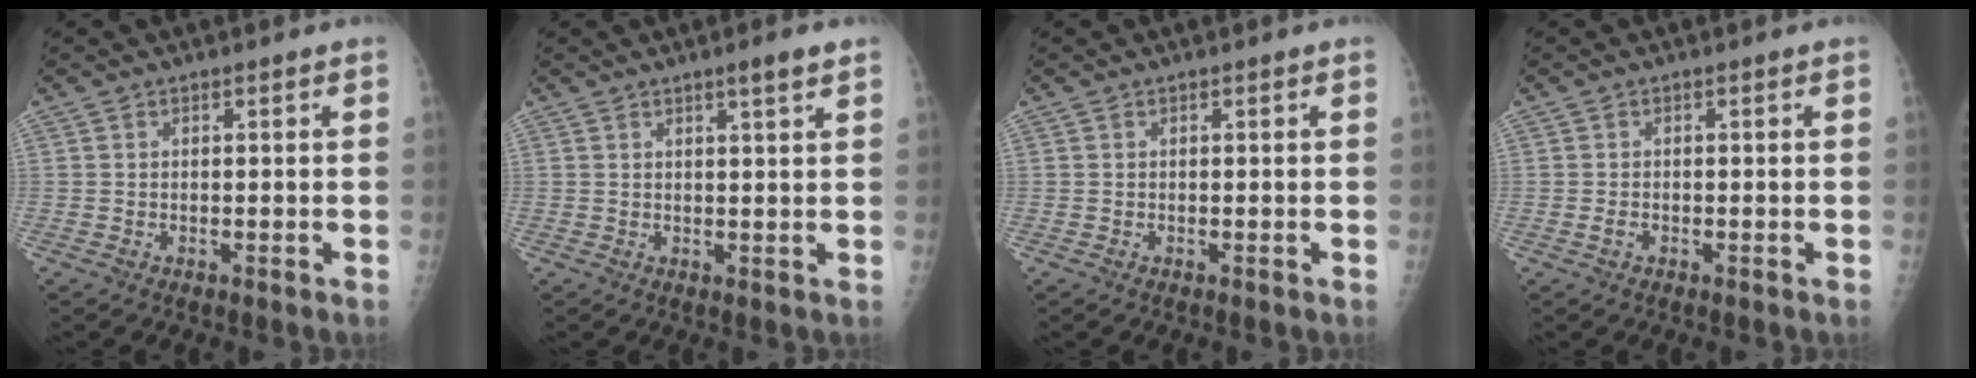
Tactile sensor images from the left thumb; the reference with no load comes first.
{"total": 3.0, "force": [2.0, 0.0, 2.2], "torque": [-0.036, -0.014, 0.033]}
{"total": 0.0}
{"total": 1.0, "force": [-0.3, 0.7, 0.7], "torque": [-0.015, -0.001, -0.006]}